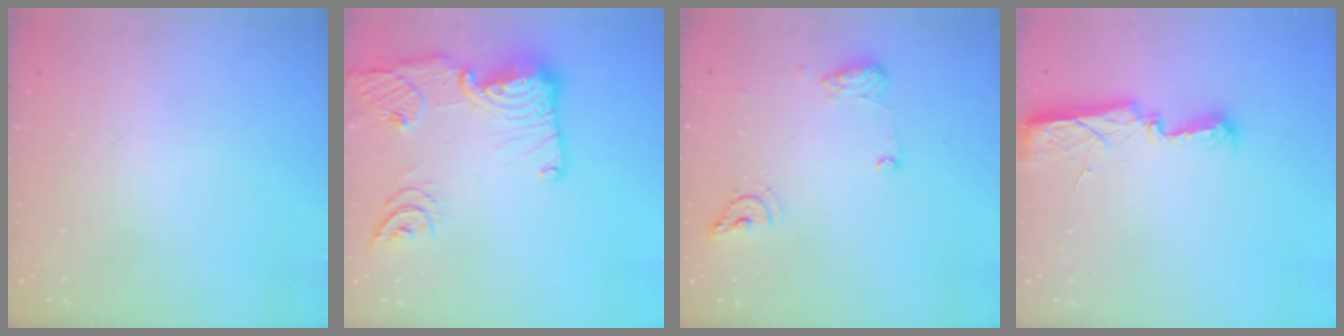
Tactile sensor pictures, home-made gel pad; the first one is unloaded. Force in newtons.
{"total": 19.0, "press": 19.0, "slide": 1.5}
{"total": 9.6, "press": 9.5, "slide": 1.4}
{"total": 10.7, "press": 9.0, "slide": 5.8}